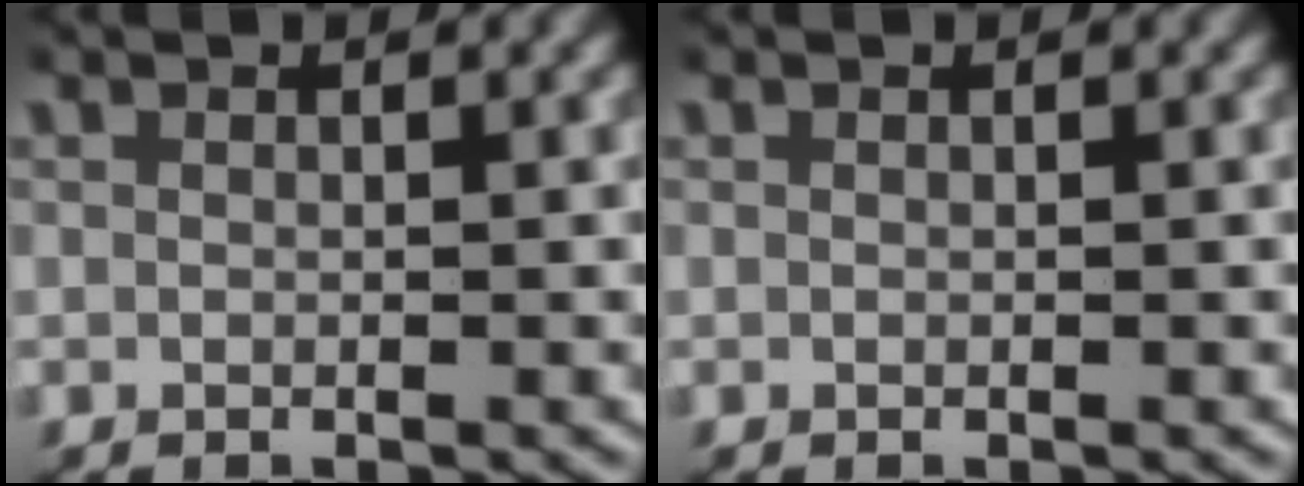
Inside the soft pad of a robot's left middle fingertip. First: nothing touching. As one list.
[{"total": 0.0}]